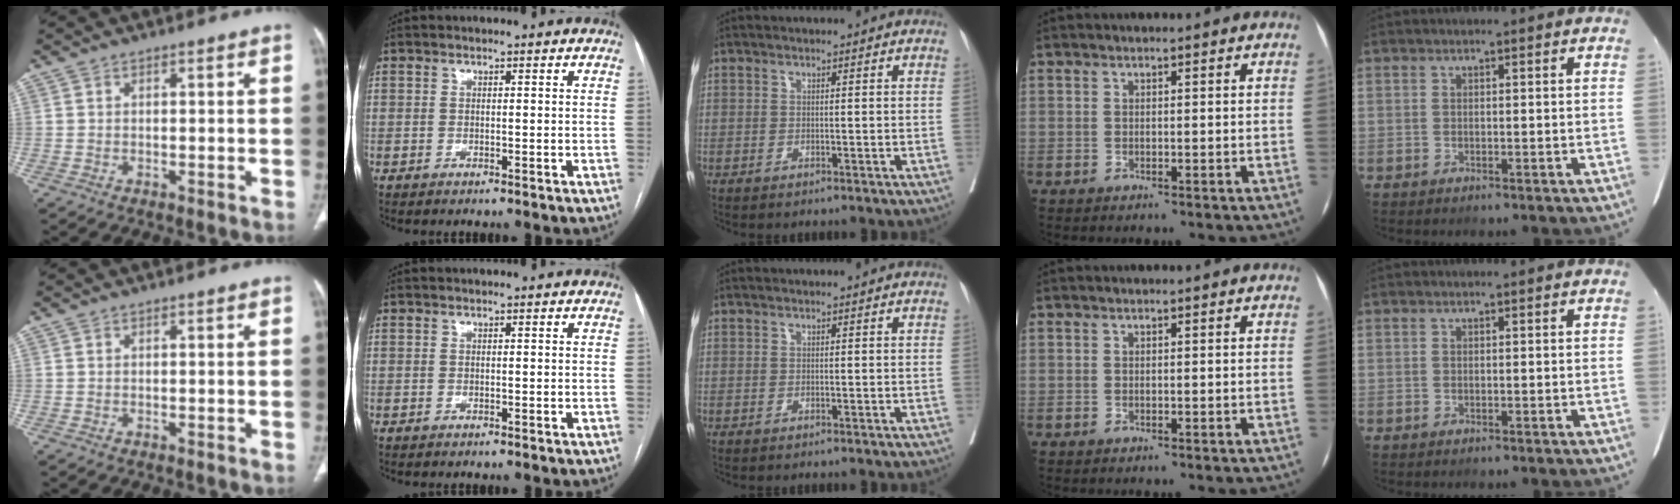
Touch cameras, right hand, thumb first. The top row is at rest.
{}